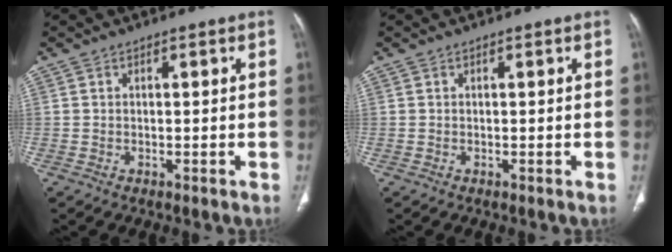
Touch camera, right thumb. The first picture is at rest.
{"total": 0.0}